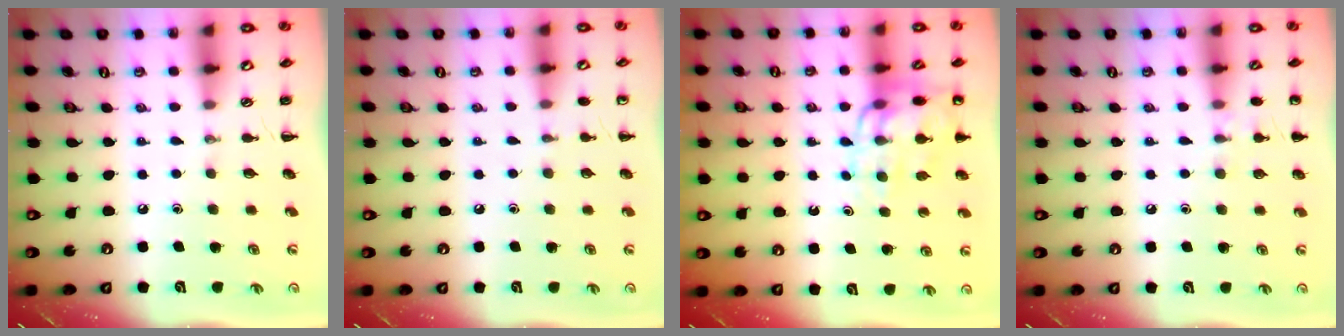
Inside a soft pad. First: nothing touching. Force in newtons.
{"total": 3.7, "press": 3.5, "slide": 1.2}
{"total": 12.8, "press": 12.5, "slide": 2.5}
{"total": 7.2, "press": 6.8, "slide": 2.2}